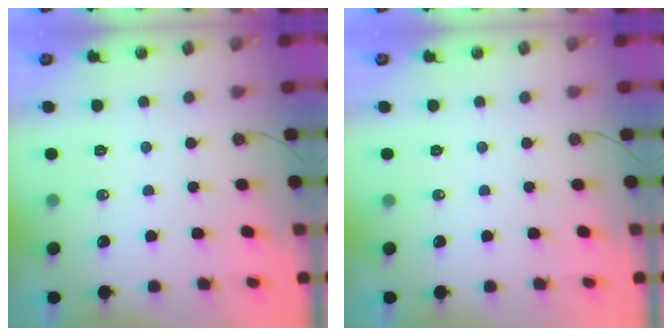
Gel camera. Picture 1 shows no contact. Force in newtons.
{"total": 0.0}